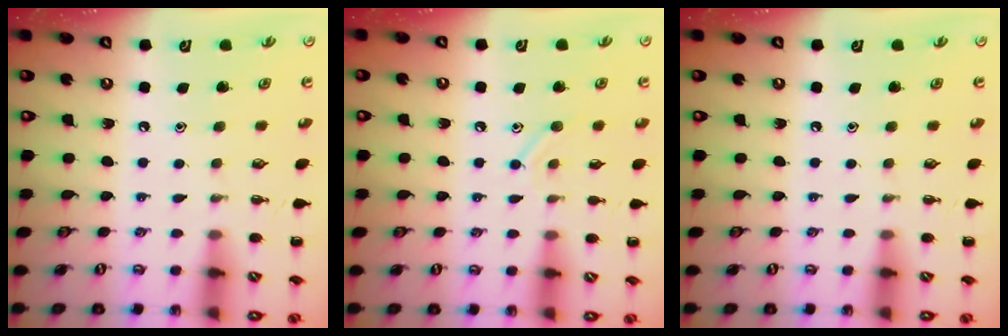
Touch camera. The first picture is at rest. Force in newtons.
{"total": 7.2, "press": 7.1, "slide": 1.5}
{"total": 0.0}